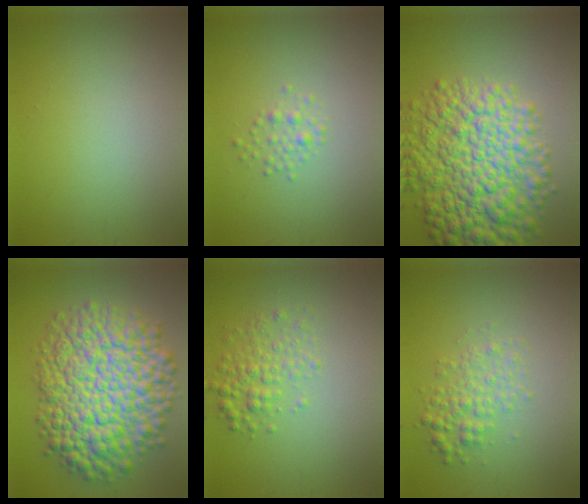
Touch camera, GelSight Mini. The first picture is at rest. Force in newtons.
{"total": 1.3, "press": 1.3, "slide": 0.0}
{"total": 10.6, "press": 10.6, "slide": 0.2}
{"total": 12.8, "press": 12.8, "slide": 0.3}
{"total": 2.7, "press": 2.7, "slide": 0.1}
{"total": 2.6, "press": 2.6, "slide": 0.1}